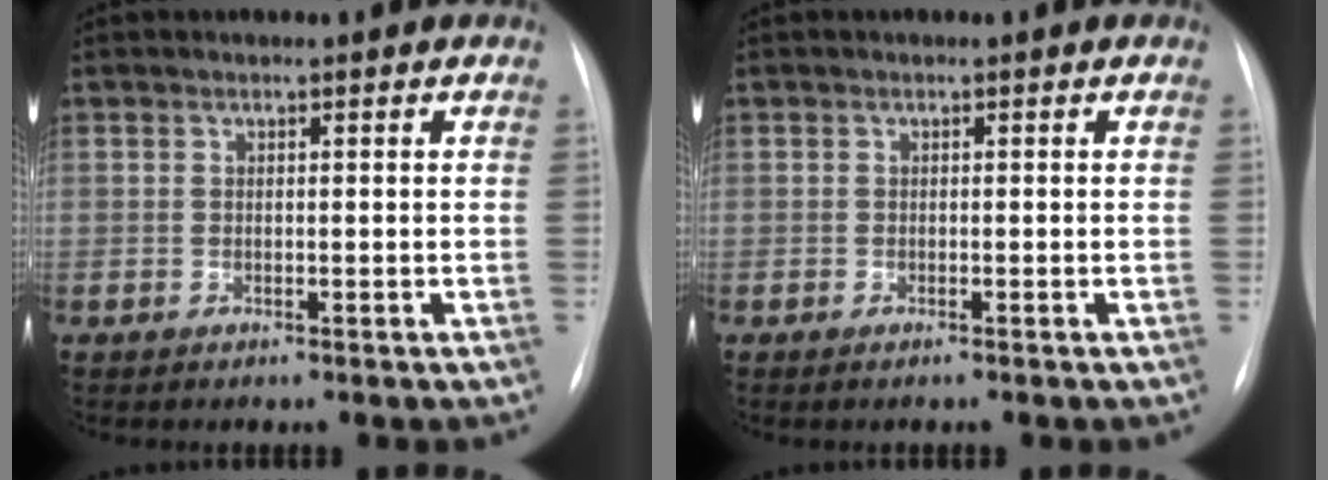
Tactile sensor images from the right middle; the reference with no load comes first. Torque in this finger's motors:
{"motor_torque": [0.25, -0.42, -0.01, 0.01]}